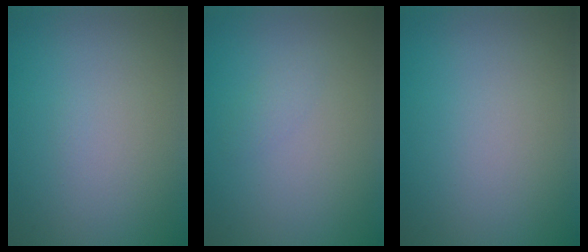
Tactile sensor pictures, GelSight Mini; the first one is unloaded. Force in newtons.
{"total": 0.8, "press": 0.8, "slide": 0.0}
{"total": 0.0}